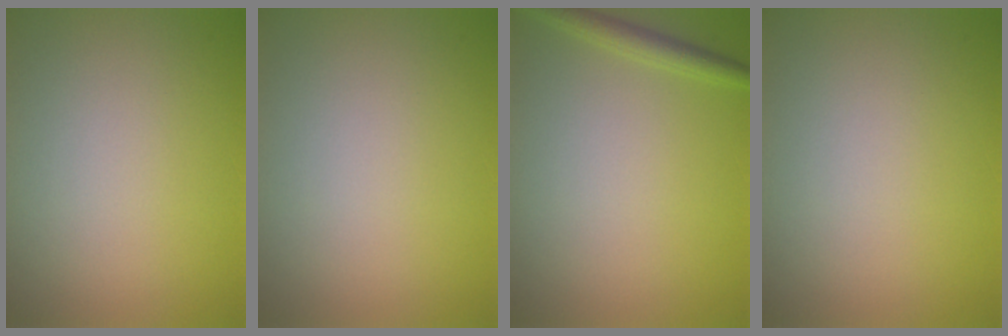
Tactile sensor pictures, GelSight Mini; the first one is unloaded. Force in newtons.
{"total": 0.0}
{"total": 1.8, "press": 1.8, "slide": 0.1}
{"total": 0.0}